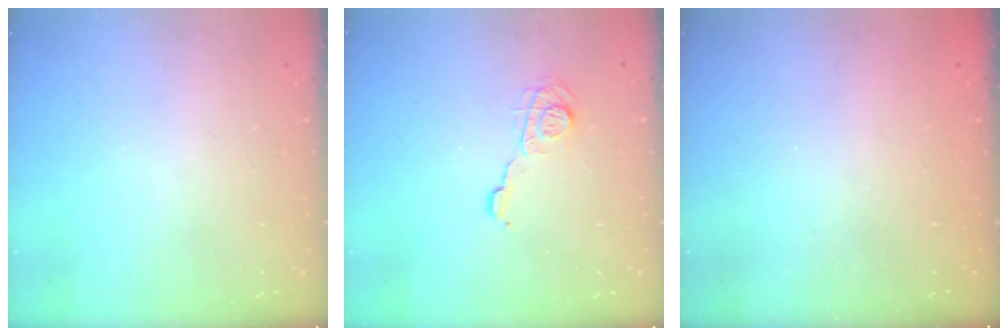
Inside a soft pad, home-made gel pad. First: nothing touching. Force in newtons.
{"total": 8.3, "press": 8.3, "slide": 0.0}
{"total": 2.4, "press": 2.2, "slide": 0.8}